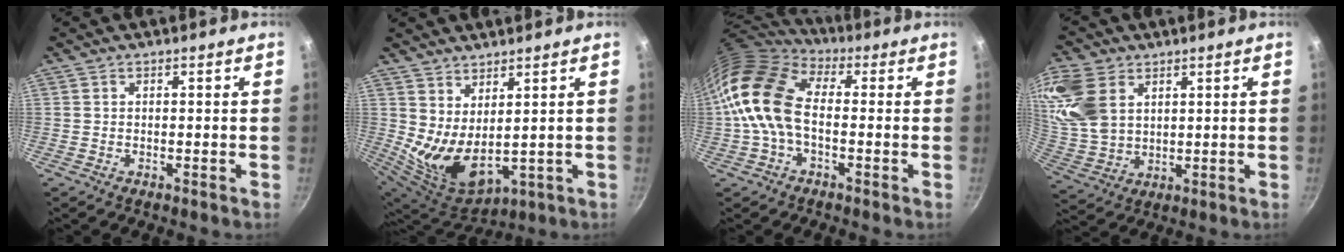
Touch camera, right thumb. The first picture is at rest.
{"total": 10.0, "force": [3.6, 4.8, 8.0], "torque": [-0.125, -0.046, 0.088]}
{"total": 14.5, "force": [-1.0, 9.1, 11.2], "torque": [-0.198, 0.034, -0.036]}
{"total": 14.8, "force": [5.8, 10.2, 9.0], "torque": [-0.185, -0.016, 0.128]}